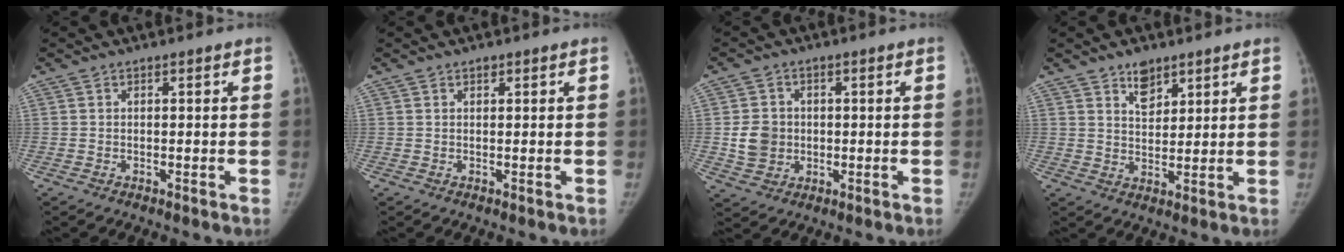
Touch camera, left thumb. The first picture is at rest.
{"total": 0.8, "force": [0.5, 0.5, 0.3], "torque": [-0.001, -0.003, 0.007]}
{"total": 6.5, "force": [-0.1, 5.8, 3.0], "torque": [-0.034, 0.002, 0.002]}
{"total": 5.2, "force": [3.6, 2.9, 2.4], "torque": [-0.016, -0.026, 0.063]}